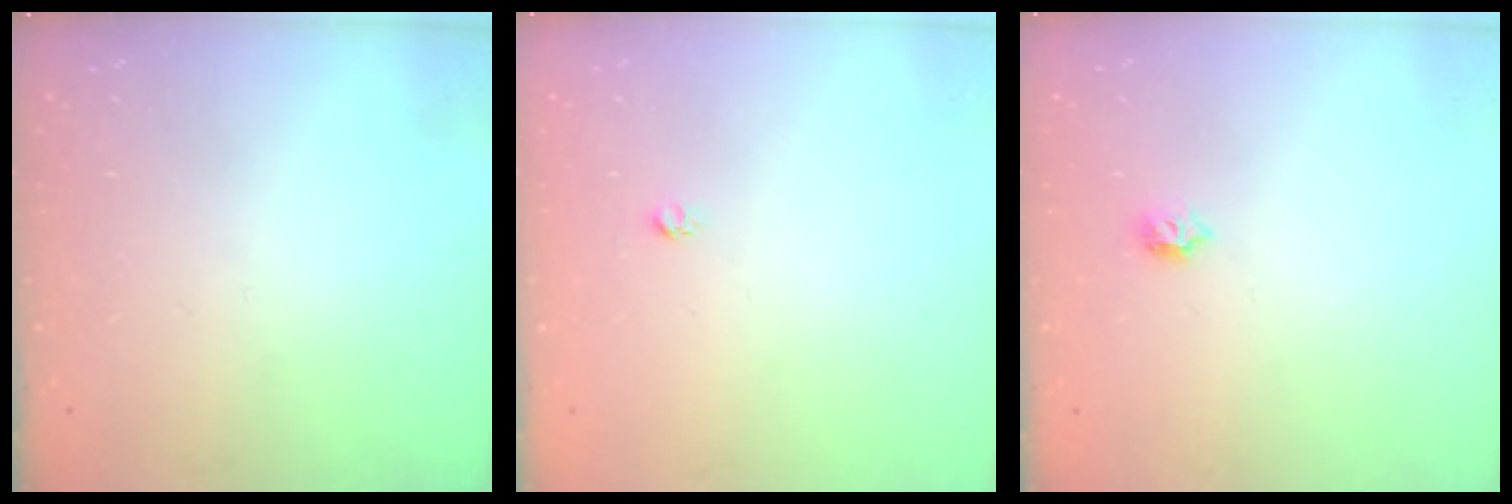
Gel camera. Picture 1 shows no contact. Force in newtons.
{"total": 2.7, "press": 2.7, "slide": 0.3}
{"total": 4.8, "press": 4.7, "slide": 1.0}